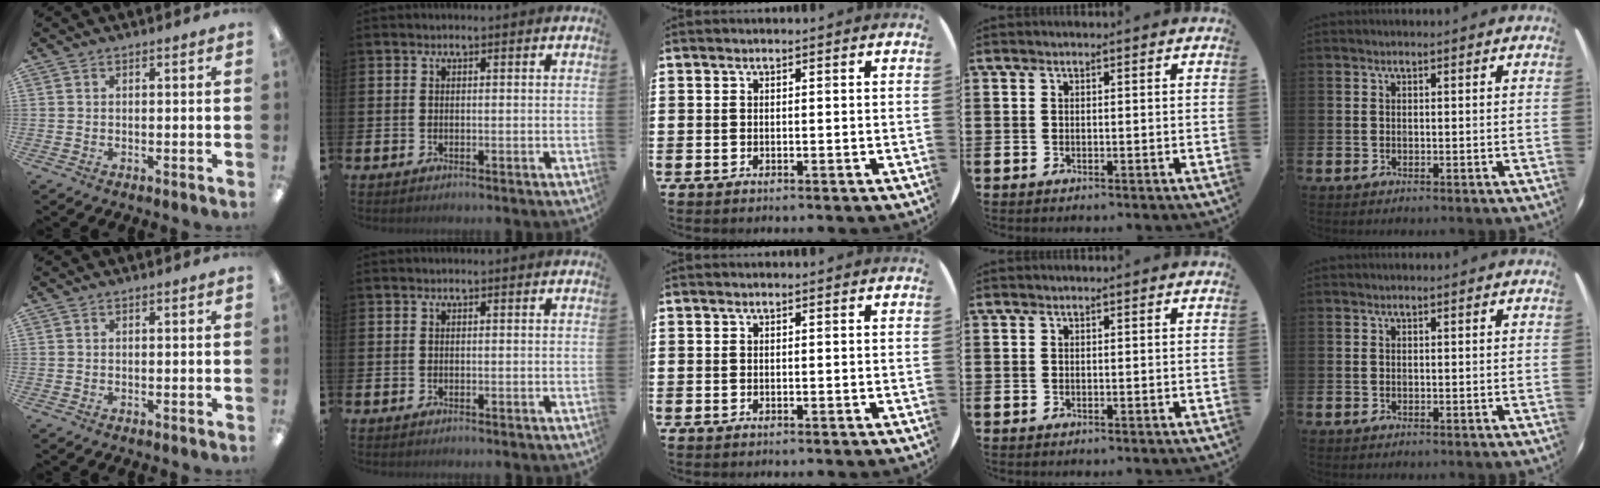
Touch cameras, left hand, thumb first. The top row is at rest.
{}